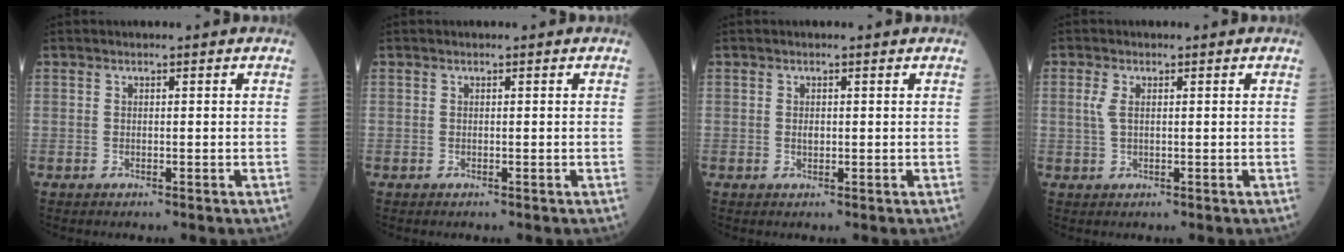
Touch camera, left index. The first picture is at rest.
{"total": 0.0}
{"total": 0.8, "force": [0.1, 0.5, 0.6], "torque": [-0.010, 0.001, 0.001]}
{"total": 2.1, "force": [0.5, 1.0, 1.8], "torque": [-0.050, 0.004, 0.012]}